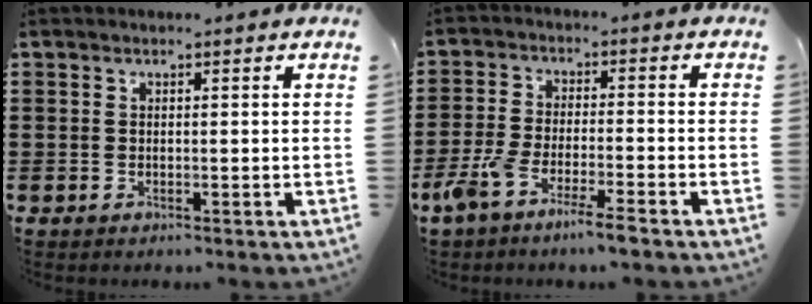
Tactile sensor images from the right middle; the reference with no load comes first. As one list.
[{"total": 6.2, "force": [-4.6, 0.6, 4.1], "torque": [-0.100, -0.014, -0.089]}]